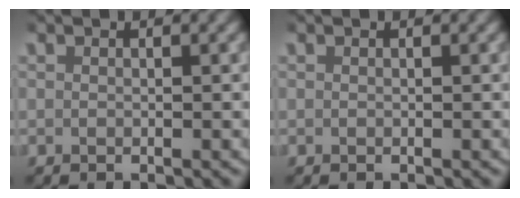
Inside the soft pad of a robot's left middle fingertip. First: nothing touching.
{"total": 0.0}